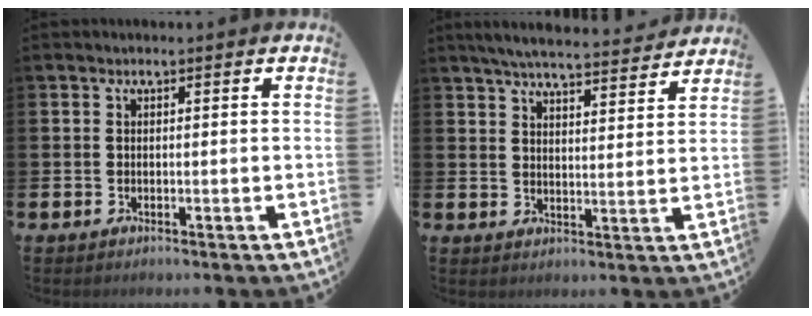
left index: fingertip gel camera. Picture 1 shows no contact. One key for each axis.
{"total": 6.1, "fx": 5.9, "fy": 0.4, "fz": 1.5, "tx": -0.034, "ty": -0.041, "tz": 0.101}